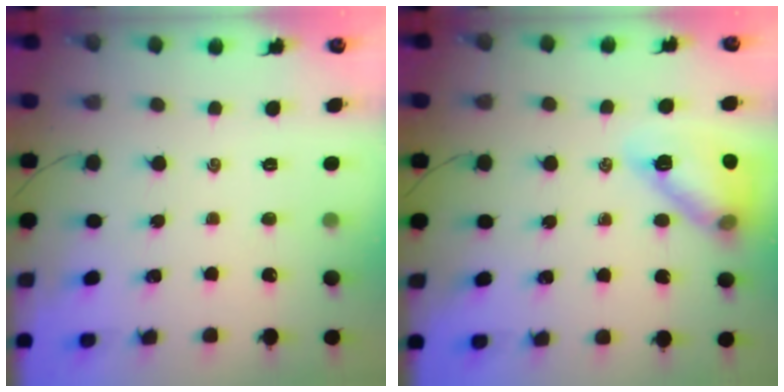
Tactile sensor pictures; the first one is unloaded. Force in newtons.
{"total": 15.5, "press": 15.4, "slide": 1.8}